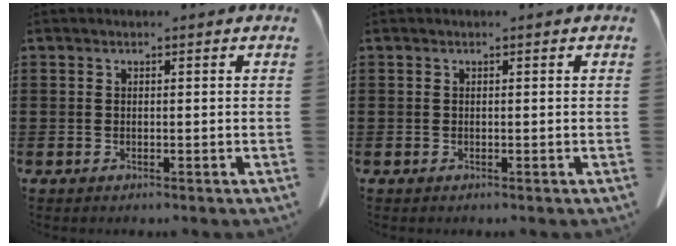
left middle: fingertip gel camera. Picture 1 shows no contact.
{"total": 0.0}